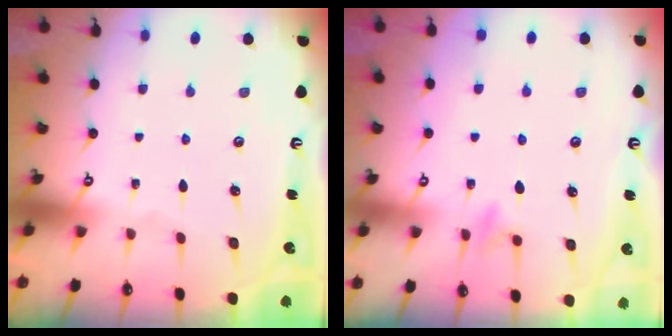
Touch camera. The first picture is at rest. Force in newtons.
{"total": 5.6, "press": 5.6, "slide": 0.7}